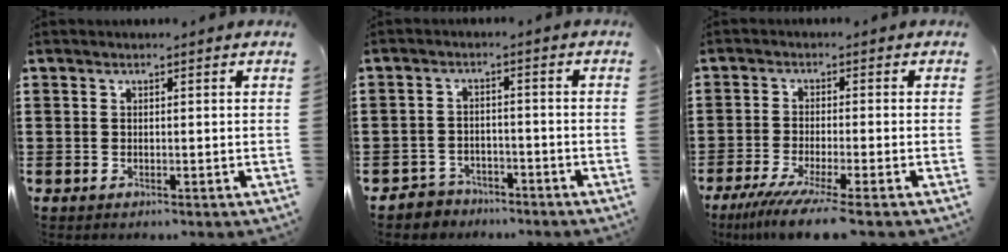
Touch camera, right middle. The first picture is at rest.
{"total": 3.0, "force": [-2.8, 1.0, -0.2], "torque": [-0.005, 0.002, -0.062]}
{"total": 5.5, "force": [-4.0, -0.3, 3.8], "torque": [-0.082, -0.025, -0.076]}